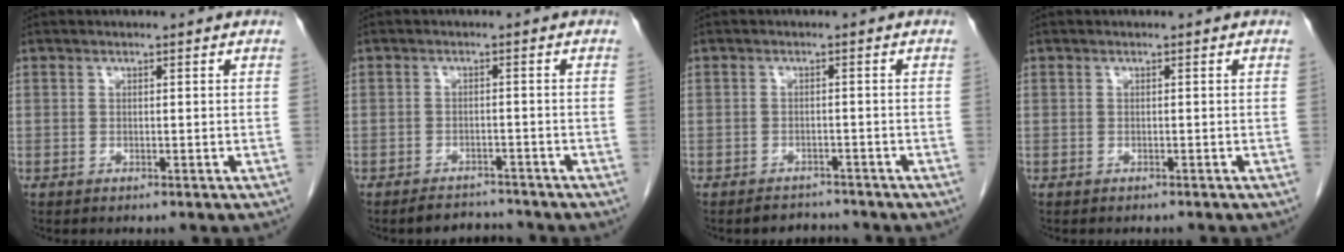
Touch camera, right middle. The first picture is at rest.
{"total": 3.2, "force": [-3.2, 0.8, -0.2], "torque": [0.005, -0.006, -0.048]}
{"total": 2.8, "force": [-2.6, 0.9, -0.3], "torque": [0.005, -0.003, -0.039]}
{"total": 1.2, "force": [-1.1, 0.3, 0.3], "torque": [-0.010, -0.002, -0.015]}